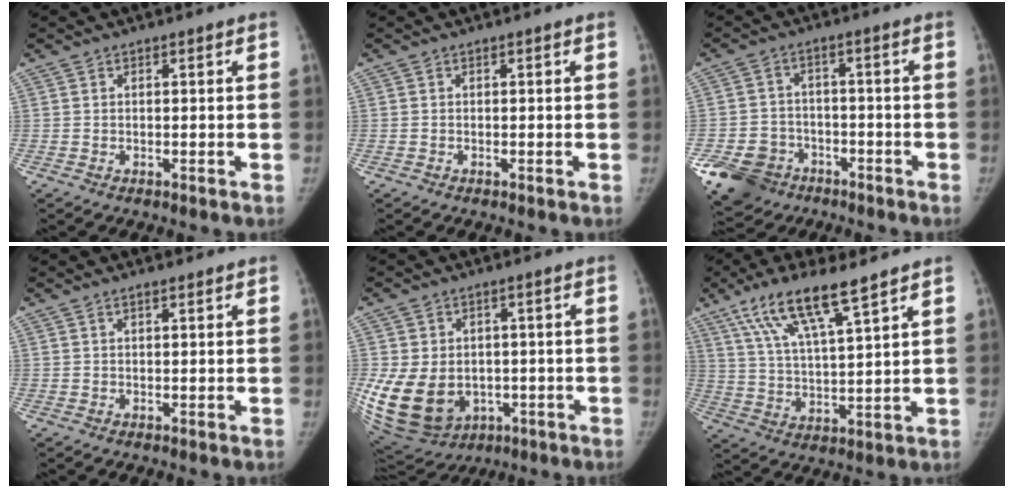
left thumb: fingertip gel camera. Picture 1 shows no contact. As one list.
[{"total": 0.0}, {"total": 10.9, "force": [-6.1, 8.4, 3.5], "torque": [-0.065, 0.030, -0.098]}, {"total": 1.1, "force": [0.8, 0.3, 0.7], "torque": [-0.012, -0.002, 0.013]}, {"total": 20.1, "force": [-3.9, 15.5, 12.1], "torque": [-0.263, -0.001, -0.028]}, {"total": 13.2, "force": [8.6, 2.4, 9.8], "torque": [-0.182, -0.029, 0.168]}]